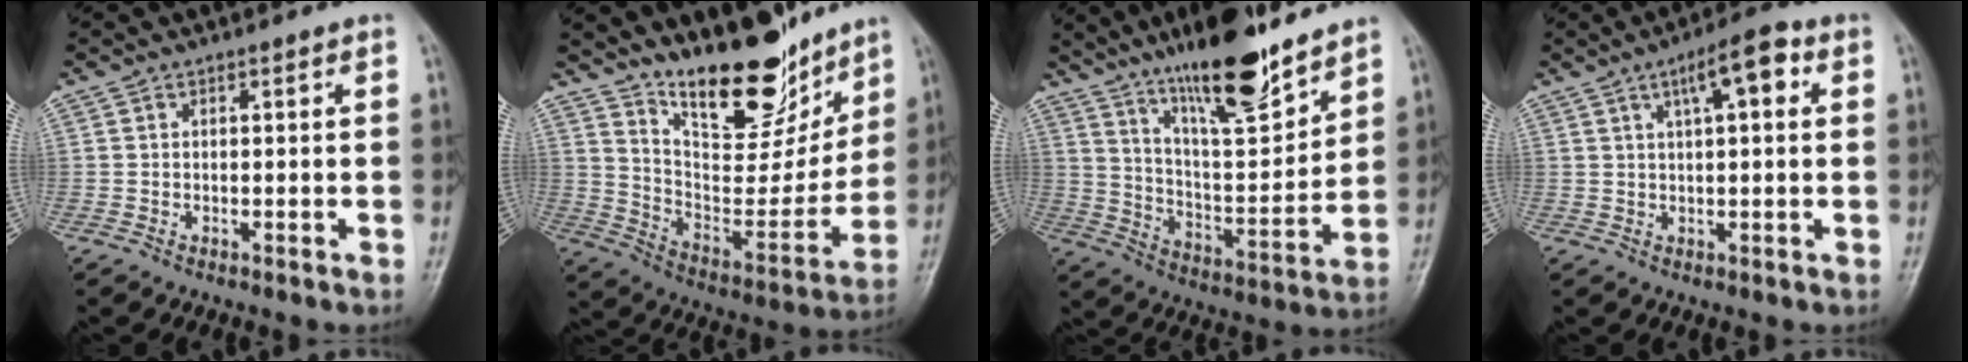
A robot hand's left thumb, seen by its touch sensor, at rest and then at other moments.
{"total": 19.2, "force": [14.8, 6.9, 10.0], "torque": [-0.103, -0.102, 0.251]}
{"total": 18.7, "force": [13.7, 4.6, 11.9], "torque": [-0.162, -0.083, 0.235]}
{"total": 7.8, "force": [3.0, 2.5, 6.8], "torque": [-0.098, 0.012, 0.042]}